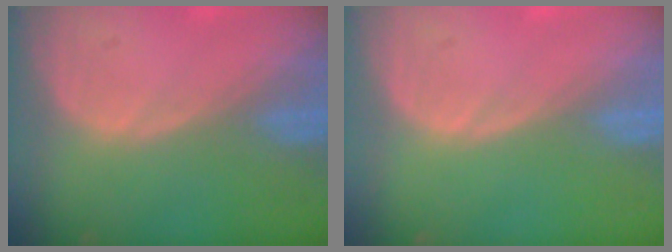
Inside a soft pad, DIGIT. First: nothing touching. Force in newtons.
{"total": 0.0}